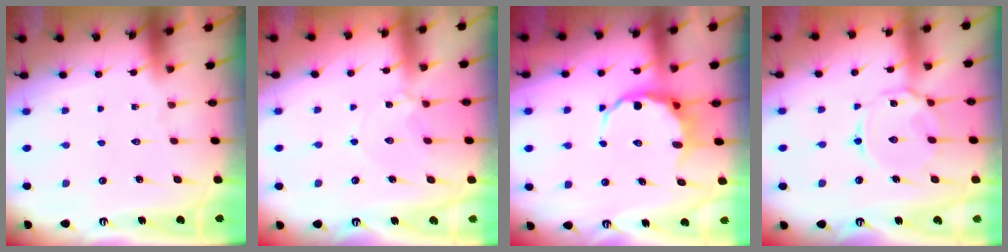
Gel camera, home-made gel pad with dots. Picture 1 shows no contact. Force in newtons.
{"total": 2.3, "press": 2.3, "slide": 0.3}
{"total": 8.2, "press": 8.0, "slide": 1.8}
{"total": 8.2, "press": 8.2, "slide": 0.7}